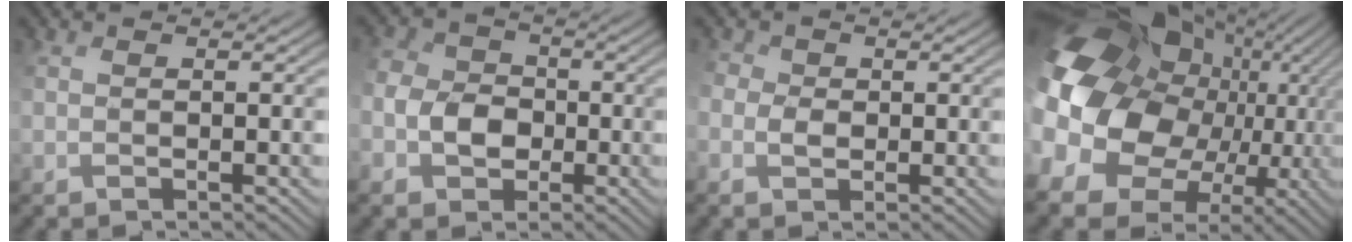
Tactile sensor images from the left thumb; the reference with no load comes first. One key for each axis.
{"total": 7.9, "fx": -1.8, "fy": 6.4, "fz": 4.3, "tx": -0.094, "ty": -0.003, "tz": -0.054}
{"total": 3.0, "fx": -0.2, "fy": 2.5, "fz": 1.6, "tx": -0.043, "ty": -0.001, "tz": -0.007}
{"total": 21.3, "fx": -0.6, "fy": 16.4, "fz": 13.6, "tx": -0.322, "ty": -0.032, "tz": 0.002}